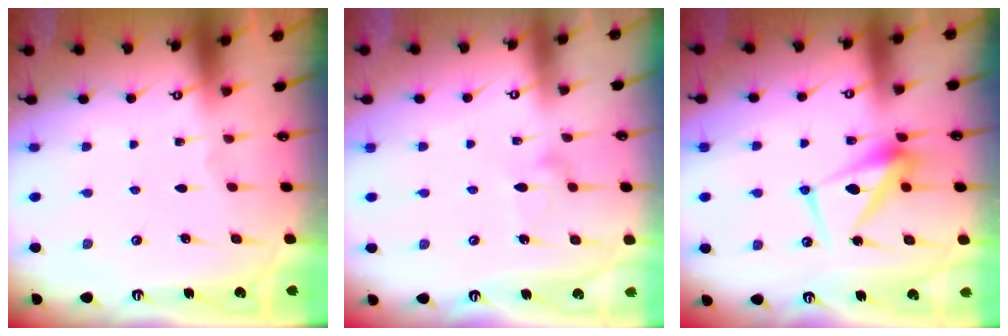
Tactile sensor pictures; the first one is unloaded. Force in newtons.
{"total": 7.8, "press": 7.8, "slide": 0.4}
{"total": 11.2, "press": 11.2, "slide": 0.7}